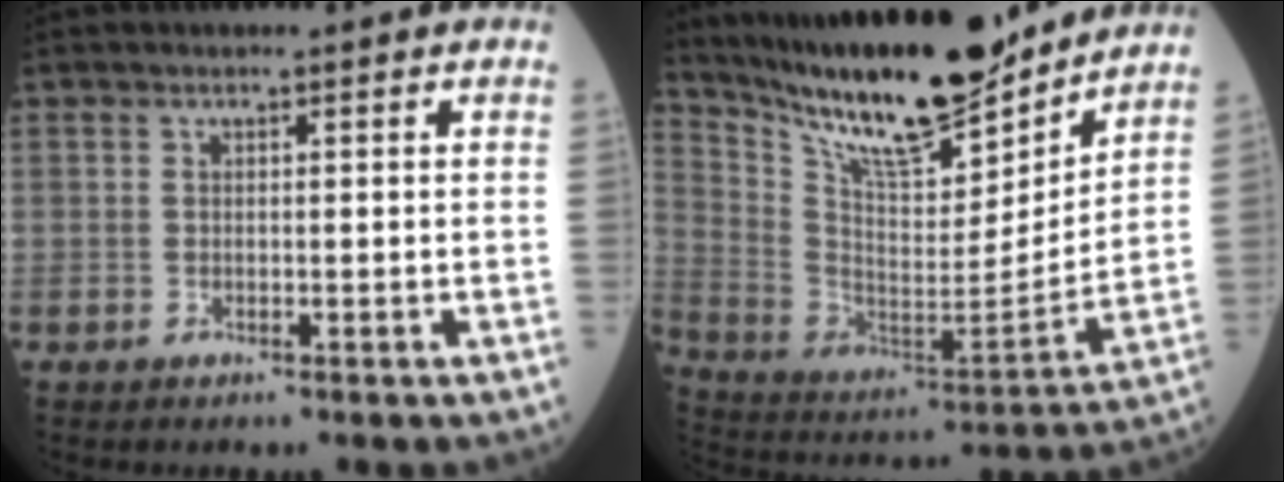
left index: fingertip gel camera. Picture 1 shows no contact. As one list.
[{"total": 21.2, "force": [17.9, 3.7, 10.7], "torque": [-0.195, -0.022, 0.310]}]